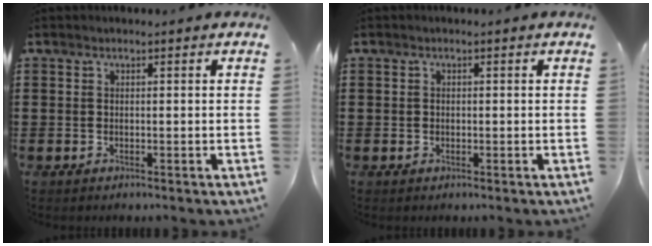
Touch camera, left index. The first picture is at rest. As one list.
[{"total": 0.6, "force": [0.0, 0.6, 0.1], "torque": [-0.005, 0.004, -0.001]}]